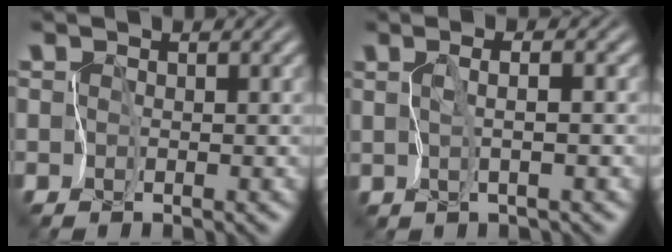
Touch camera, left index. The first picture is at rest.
{"total": 1.2, "force": [0.2, -0.5, 1.0], "torque": [-0.007, -0.010, 0.005]}